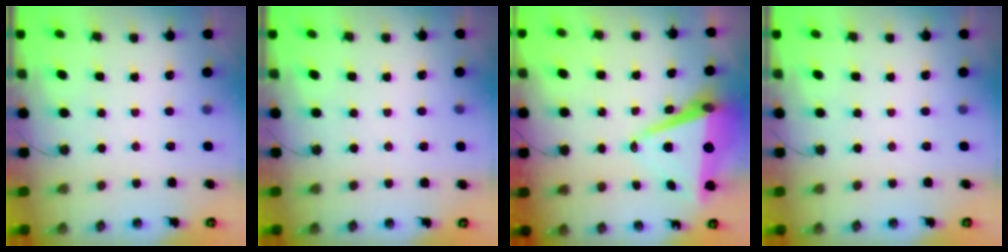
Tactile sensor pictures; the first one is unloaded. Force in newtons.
{"total": 2.2, "press": 1.9, "slide": 1.1}
{"total": 10.0, "press": 9.1, "slide": 4.3}
{"total": 0.0}